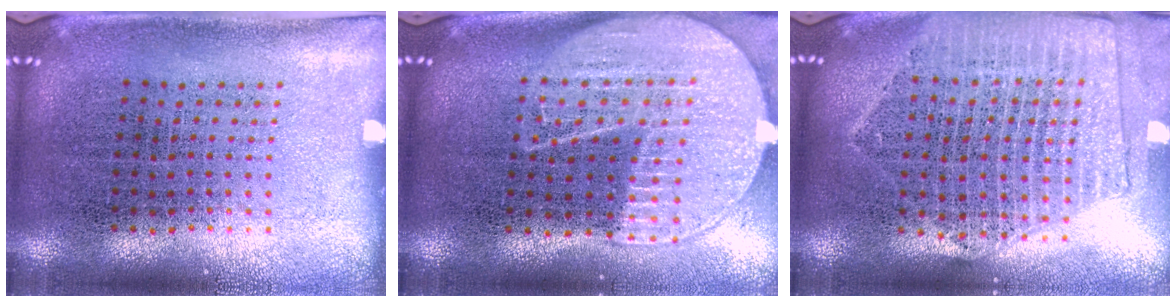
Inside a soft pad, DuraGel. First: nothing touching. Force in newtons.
{"total": 2.0, "press": 1.8, "slide": 1.0}
{"total": 2.1, "press": 1.9, "slide": 0.8}